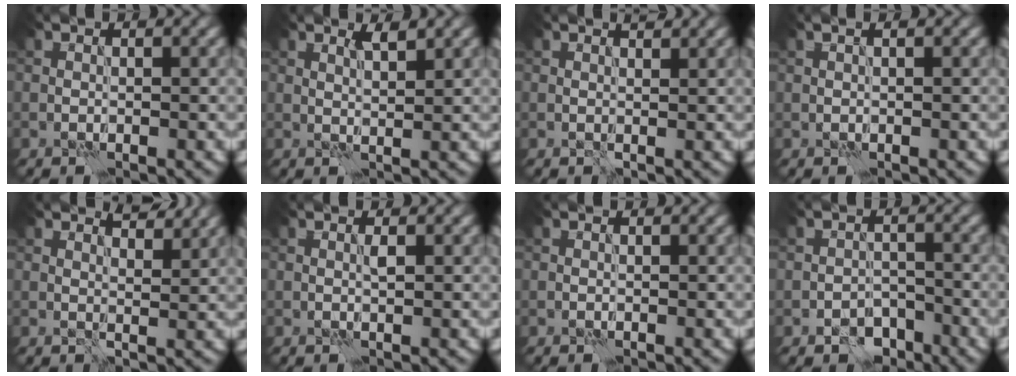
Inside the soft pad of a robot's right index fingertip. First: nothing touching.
{"total": 1.6, "force": [1.2, 0.1, 1.1], "torque": [-0.020, 0.001, 0.017]}
{"total": 1.0, "force": [0.8, 0.1, 0.5], "torque": [-0.011, -0.002, 0.012]}
{"total": 0.8, "force": [0.5, 0.1, 0.6], "torque": [-0.013, 0.002, 0.005]}
{"total": 2.5, "force": [2.2, 0.5, 1.1], "torque": [-0.015, -0.009, 0.035]}
{"total": 0.6, "force": [0.1, 0.1, 0.6], "torque": [-0.013, 0.001, 0.002]}
{"total": 0.0}
{"total": 3.0, "force": [-2.1, 1.8, 1.1], "torque": [-0.010, 0.002, -0.039]}